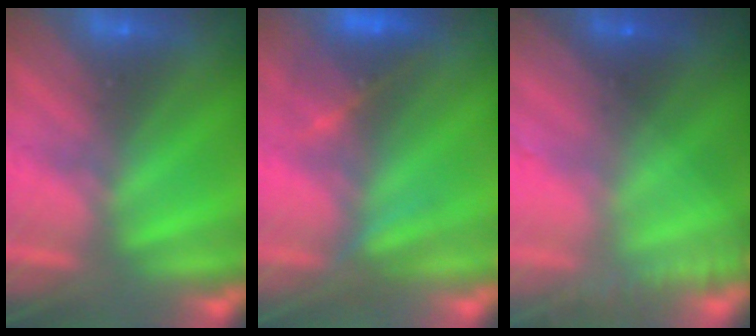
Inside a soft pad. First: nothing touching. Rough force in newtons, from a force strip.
{"total": 3.0}
{"total": 5.7}